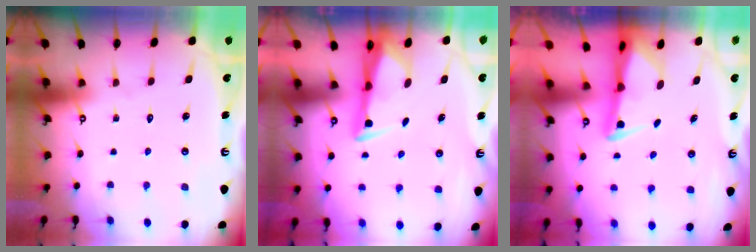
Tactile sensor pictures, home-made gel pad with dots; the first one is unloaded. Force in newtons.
{"total": 3.0, "press": 2.8, "slide": 0.9}
{"total": 2.5, "press": 2.4, "slide": 0.5}